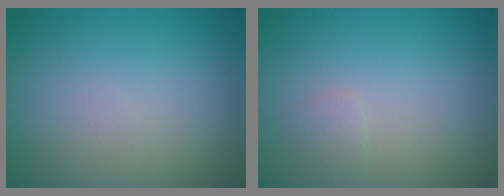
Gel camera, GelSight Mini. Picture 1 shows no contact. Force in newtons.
{"total": 0.8, "press": 0.8, "slide": 0.1}